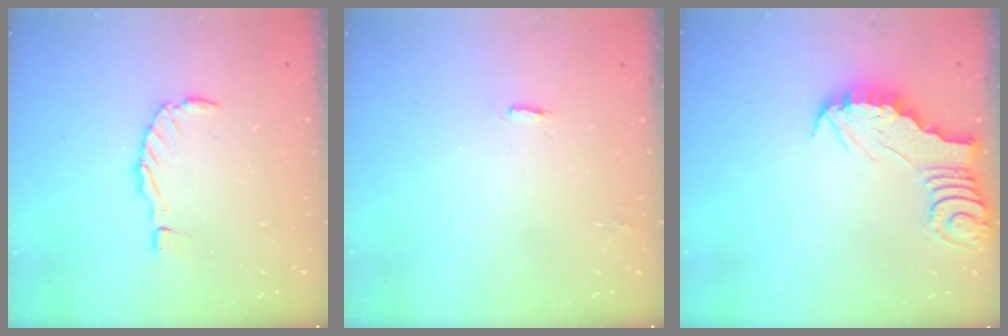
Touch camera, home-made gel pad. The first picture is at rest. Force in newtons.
{"total": 1.9, "press": 1.9, "slide": 0.1}
{"total": 2.6, "press": 2.6, "slide": 0.2}